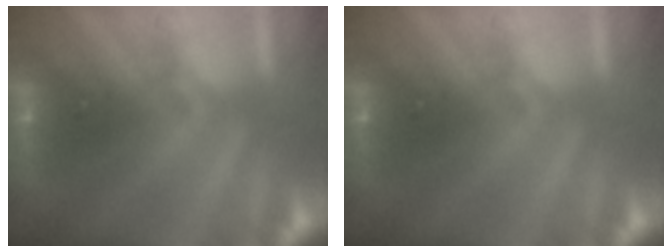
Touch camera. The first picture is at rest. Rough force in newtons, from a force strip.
{"total": 0.0}